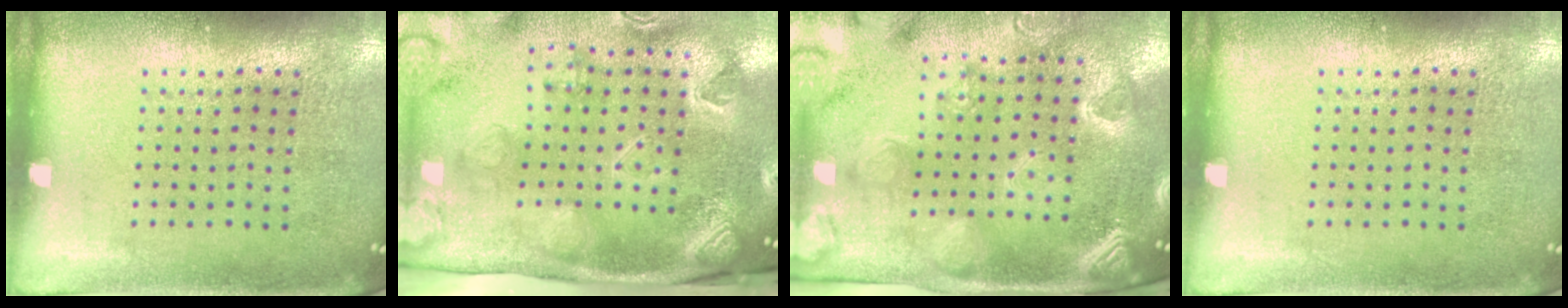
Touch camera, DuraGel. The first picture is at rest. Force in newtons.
{"total": 3.4, "press": 3.1, "slide": 1.3}
{"total": 3.8, "press": 3.1, "slide": 2.1}
{"total": 0.0}